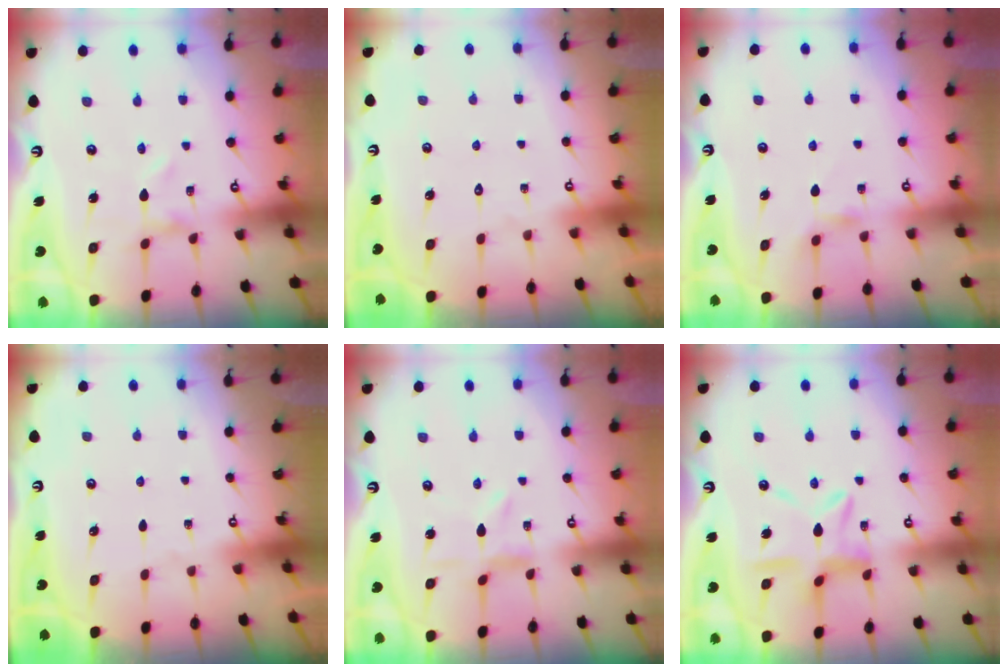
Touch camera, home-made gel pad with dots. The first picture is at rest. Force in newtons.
{"total": 1.6, "press": 1.6, "slide": 0.1}
{"total": 4.8, "press": 4.8, "slide": 0.5}
{"total": 0.0}
{"total": 1.1, "press": 1.1, "slide": 0.2}
{"total": 11.7, "press": 11.7, "slide": 1.1}